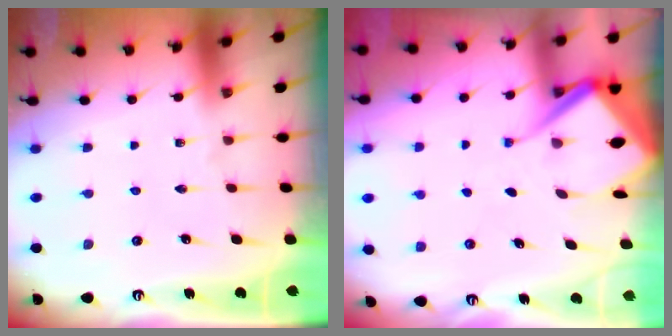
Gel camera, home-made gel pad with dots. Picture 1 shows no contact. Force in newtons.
{"total": 8.5, "press": 8.5, "slide": 0.8}